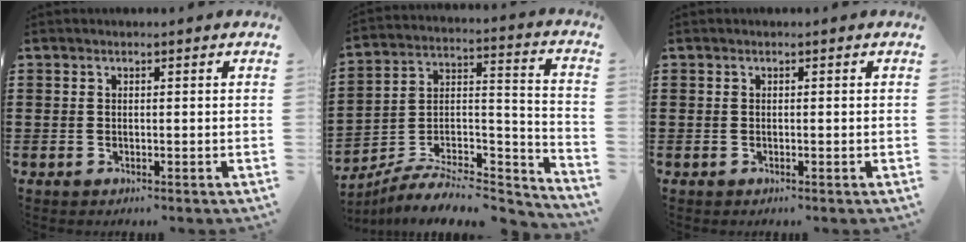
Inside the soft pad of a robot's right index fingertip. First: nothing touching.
{"total": 7.7, "force": [-6.7, 2.3, 3.2], "torque": [-0.052, 0.009, -0.131]}
{"total": 0.0}